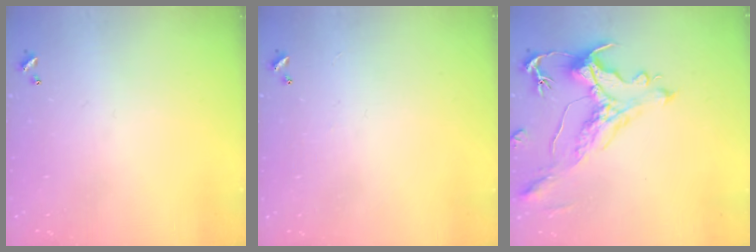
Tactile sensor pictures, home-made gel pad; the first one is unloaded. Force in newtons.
{"total": 0.6, "press": 0.2, "slide": 0.6}
{"total": 1.2, "press": 0.2, "slide": 1.2}